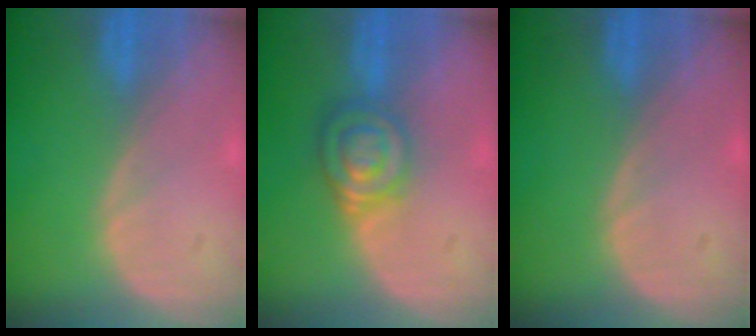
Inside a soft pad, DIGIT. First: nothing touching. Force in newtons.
{"total": 6.5, "press": 5.7, "slide": 3.2}
{"total": 0.0}